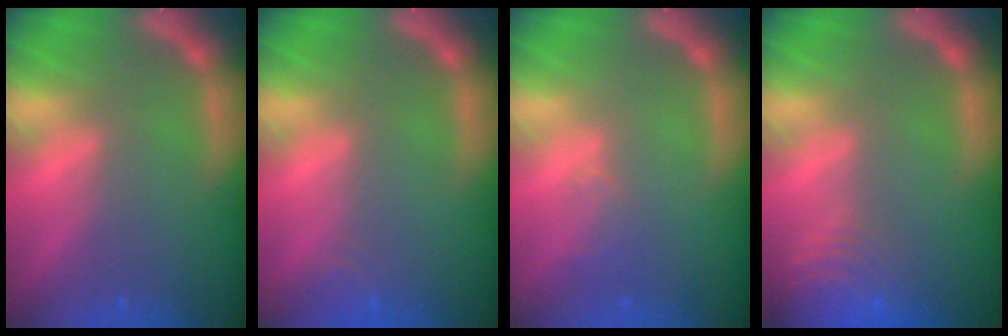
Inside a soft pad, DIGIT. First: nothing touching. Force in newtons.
{"total": 1.4}
{"total": 1.5}
{"total": 8.5}